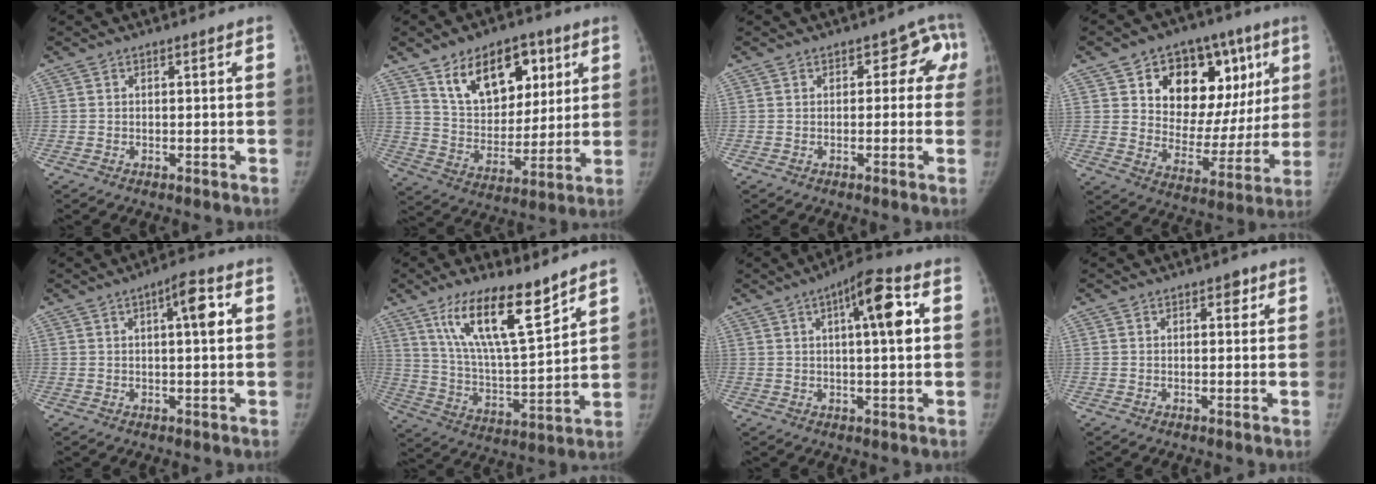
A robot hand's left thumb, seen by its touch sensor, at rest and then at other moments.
{"total": 17.3, "force": [8.6, 10.7, 10.5], "torque": [-0.114, -0.038, 0.152]}
{"total": 5.2, "force": [0.7, 3.9, 3.4], "torque": [0.014, 0.010, -0.007]}
{"total": 22.4, "force": [8.3, 14.4, 15.0], "torque": [-0.149, -0.005, 0.126]}
{"total": 5.7, "force": [1.4, 1.4, 5.3], "torque": [-0.075, 0.008, 0.017]}
{"total": 16.3, "force": [10.7, 4.1, 11.5], "torque": [-0.182, -0.066, 0.205]}
{"total": 10.2, "force": [2.6, 2.5, 9.6], "torque": [-0.137, 0.012, 0.033]}
{"total": 1.6, "force": [0.8, 0.9, 0.9], "torque": [0.001, -0.001, 0.007]}